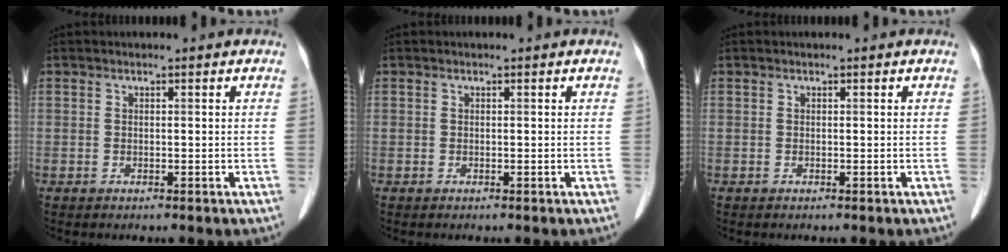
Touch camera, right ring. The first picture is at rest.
{"total": 0.0}
{"total": 0.0}